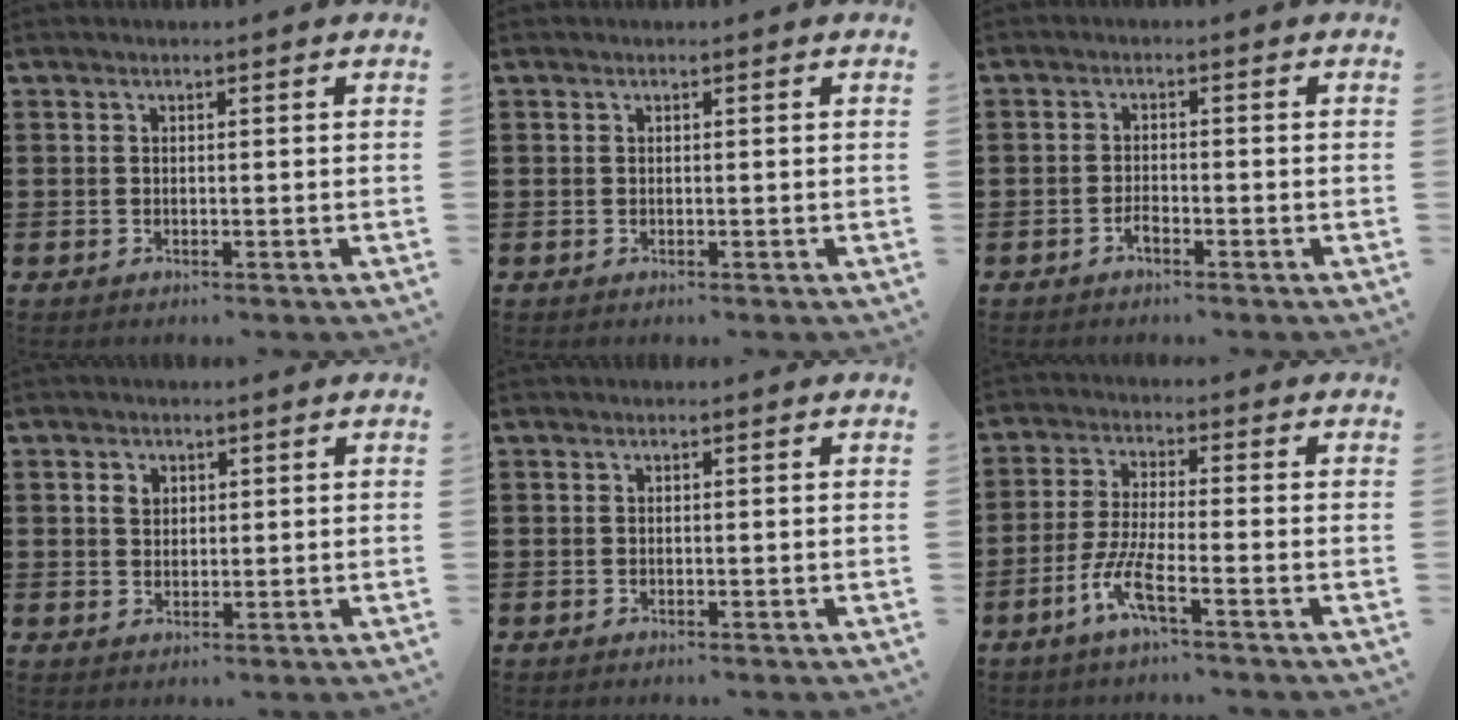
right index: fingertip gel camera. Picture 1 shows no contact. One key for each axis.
{"total": 0.0}
{"total": 1.5, "fx": -1.2, "fy": 0.4, "fz": 0.8, "tx": -0.020, "ty": -0.004, "tz": -0.022}
{"total": 2.0, "fx": 0.7, "fy": 1.6, "fz": 1.0, "tx": -0.025, "ty": 0.008, "tz": 0.013}
{"total": 0.0}
{"total": 6.4, "fx": -3.7, "fy": 0.7, "fz": 5.2, "tx": -0.127, "ty": -0.016, "tz": -0.076}